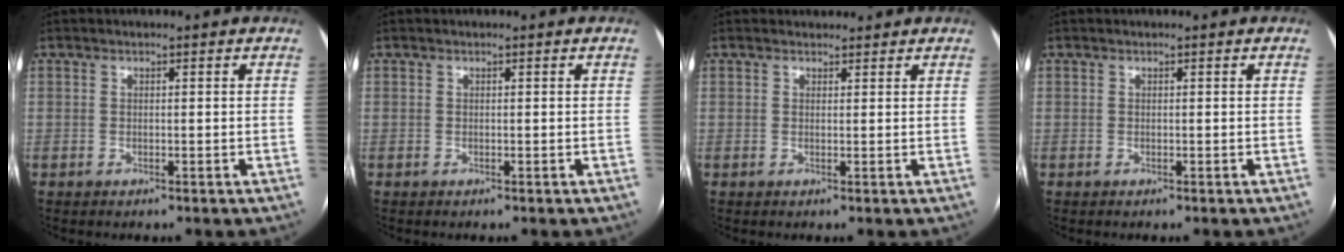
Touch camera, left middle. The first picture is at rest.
{"total": 0.0}
{"total": 1.9, "force": [1.7, 0.8, 0.0], "torque": [0.002, 0.014, 0.025]}
{"total": 0.0}